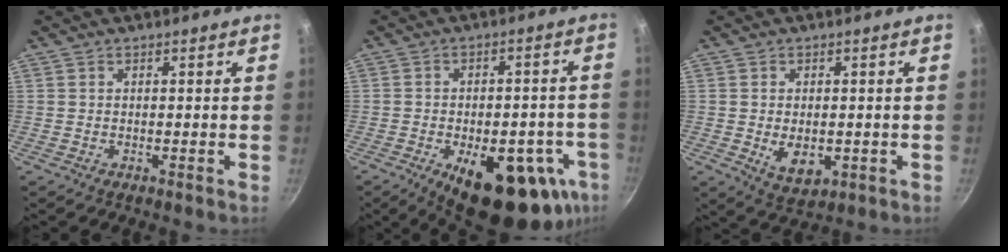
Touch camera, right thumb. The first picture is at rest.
{"total": 21.8, "force": [-9.2, 10.5, 16.7], "torque": [-0.170, 0.017, -0.113]}
{"total": 6.2, "force": [-0.8, 4.0, 4.7], "torque": [-0.066, -0.012, -0.002]}